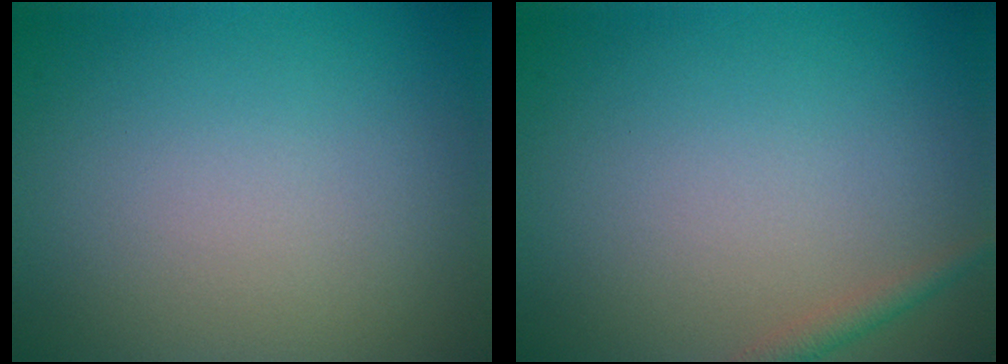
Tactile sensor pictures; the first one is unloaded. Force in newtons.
{"total": 1.4, "press": 1.4, "slide": 0.1}